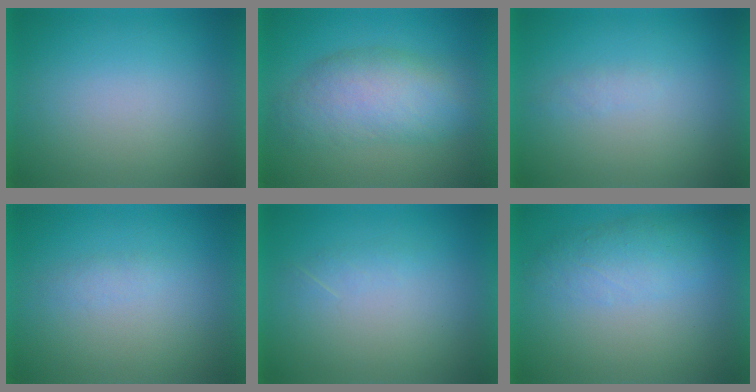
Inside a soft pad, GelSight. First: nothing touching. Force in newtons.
{"total": 7.1}
{"total": 1.2}
{"total": 1.5}
{"total": 1.3}
{"total": 4.2}